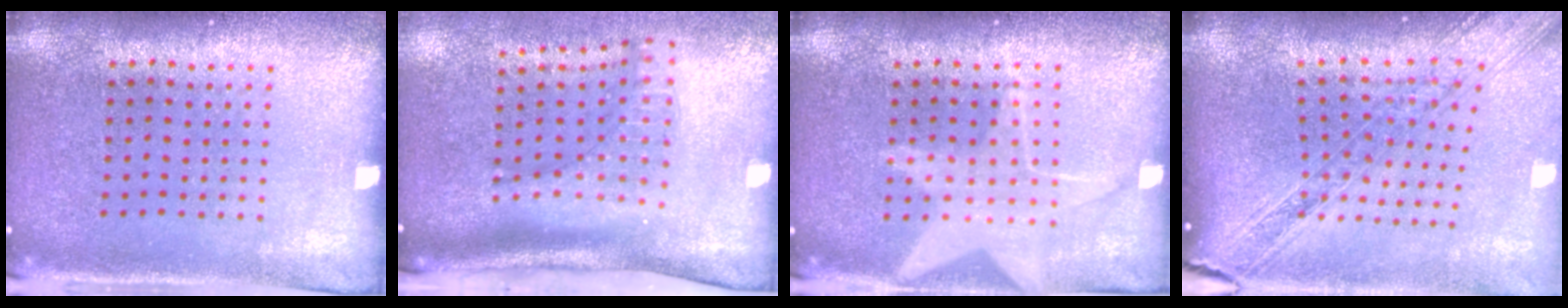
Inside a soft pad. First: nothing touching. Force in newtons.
{"total": 2.3, "press": 1.6, "slide": 1.6}
{"total": 1.5, "press": 1.3, "slide": 0.6}
{"total": 2.2, "press": 1.9, "slide": 1.1}